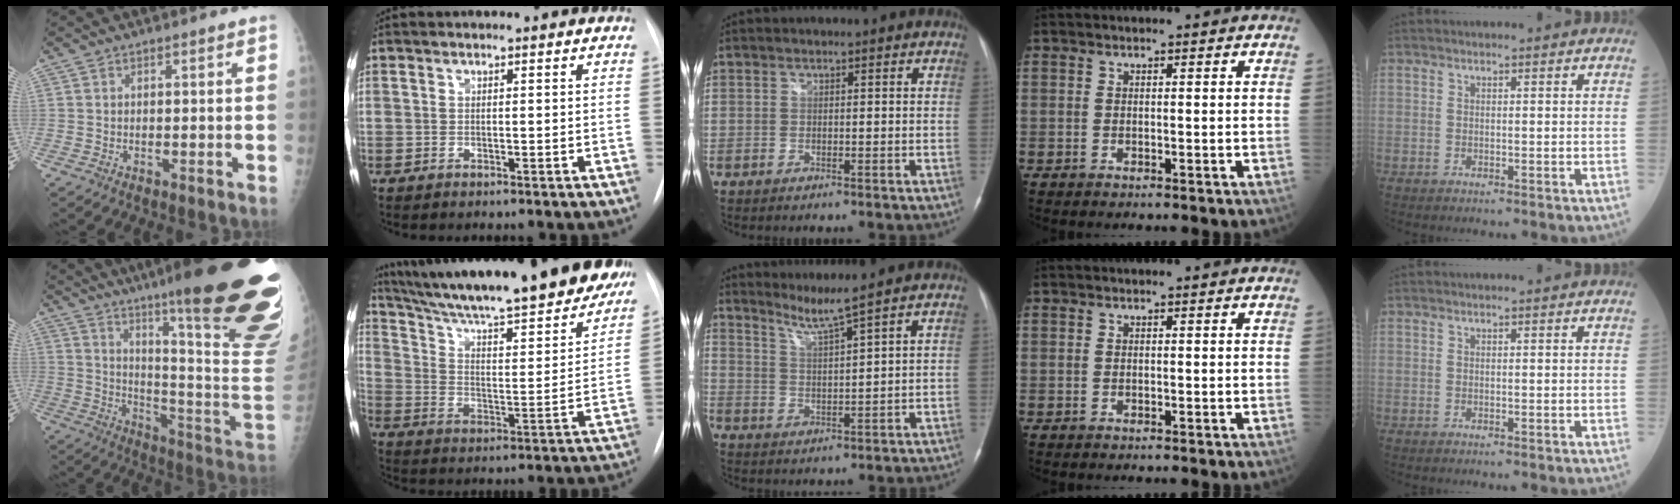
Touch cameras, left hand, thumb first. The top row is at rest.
{"thumb": {"total": 35.4, "force": [20.5, 5.1, 28.4], "torque": [-0.260, -0.083, 0.296]}, "index": {"total": 29.4, "force": [24.8, 4.5, 15.0], "torque": [-0.244, -0.044, 0.343]}, "middle": {"total": 4.2, "force": [3.5, -1.8, 1.5], "torque": [-0.035, -0.019, 0.074]}}